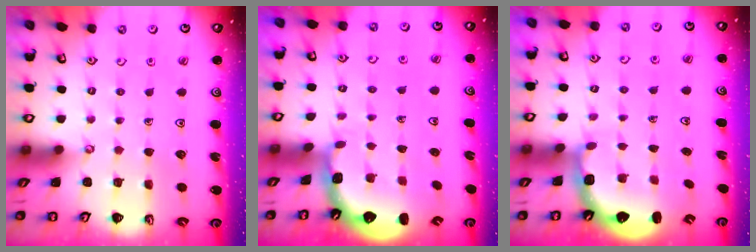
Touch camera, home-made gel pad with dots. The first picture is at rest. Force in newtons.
{"total": 1.3, "press": 1.3, "slide": 0.1}
{"total": 2.8, "press": 2.0, "slide": 2.0}